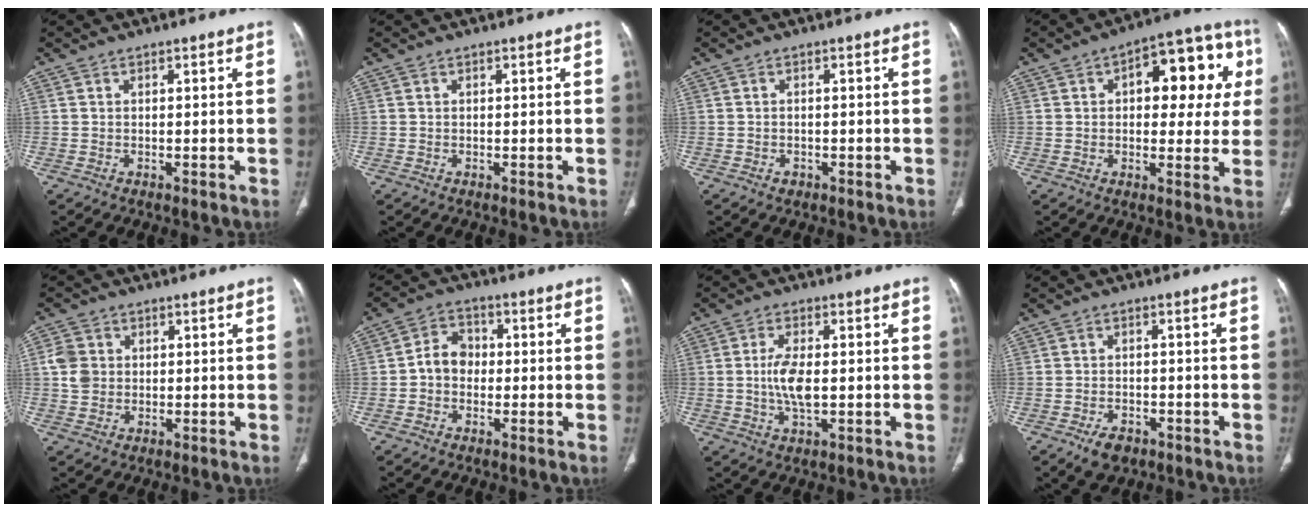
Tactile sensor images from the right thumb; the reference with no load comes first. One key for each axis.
{"total": 0.0}
{"total": 1.0, "fx": -0.5, "fy": 0.8, "fz": 0.4, "tx": -0.005, "ty": 0.004, "tz": -0.006}
{"total": 17.0, "fx": 4.2, "fy": 8.6, "fz": 14.0, "tx": -0.132, "ty": 0.023, "tz": 0.046}
{"total": 4.9, "fx": 0.6, "fy": 4.2, "fz": 2.3, "tx": -0.033, "ty": 0.003, "tz": 0.009}
{"total": 5.8, "fx": -0.6, "fy": 4.8, "fz": 3.2, "tx": -0.035, "ty": 0.021, "tz": -0.023}
{"total": 6.3, "fx": -0.1, "fy": 2.6, "fz": 5.7, "tx": -0.121, "ty": -0.003, "tz": -0.004}
{"total": 4.6, "fx": -2.7, "fy": 2.8, "fz": 2.4, "tx": -0.038, "ty": 0.010, "tz": -0.040}